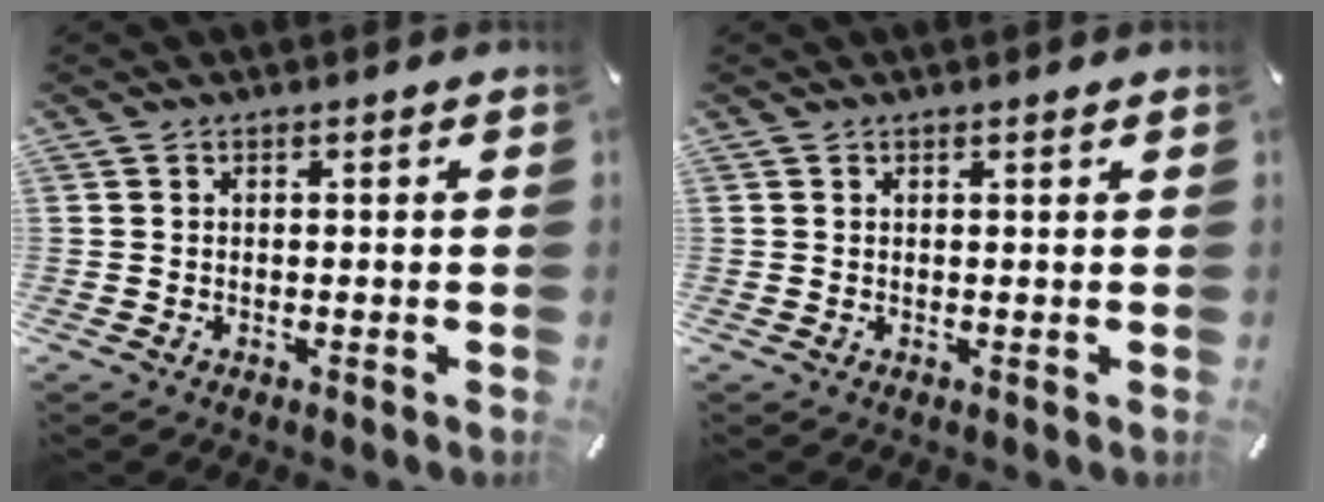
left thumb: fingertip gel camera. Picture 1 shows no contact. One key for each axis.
{"total": 0.6, "fx": 0.3, "fy": 0.0, "fz": 0.5, "tx": -0.010, "ty": 0.000, "tz": 0.005}